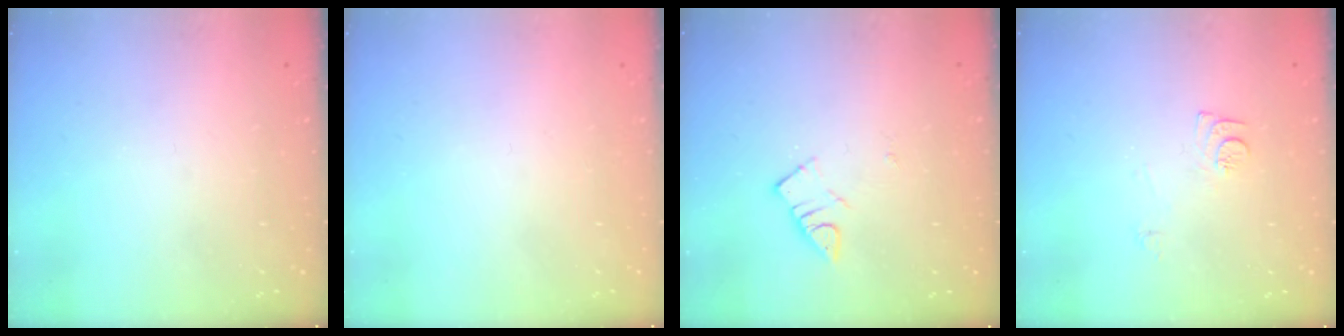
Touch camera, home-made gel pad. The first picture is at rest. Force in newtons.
{"total": 1.5, "press": 1.5, "slide": 0.1}
{"total": 2.8, "press": 2.7, "slide": 0.3}
{"total": 7.7, "press": 7.7, "slide": 0.8}